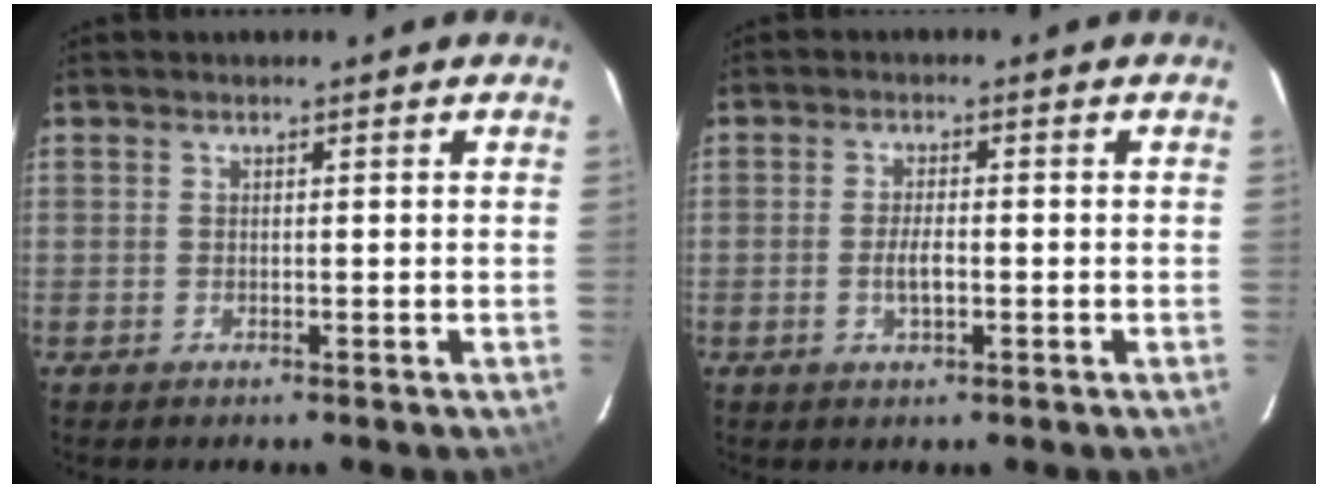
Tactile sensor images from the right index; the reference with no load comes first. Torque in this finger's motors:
{"motor_torque": [0.05, -0.05, 0.21, 0.04]}